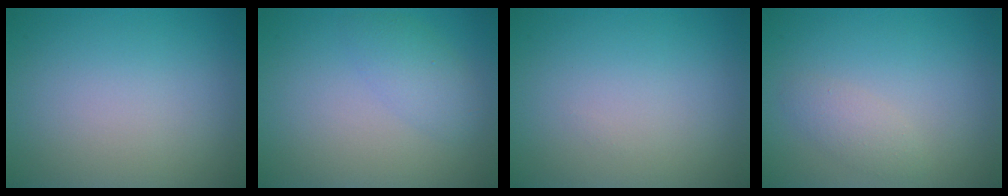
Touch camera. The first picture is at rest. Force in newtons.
{"total": 2.1, "press": 2.1, "slide": 0.1}
{"total": 0.0}
{"total": 1.6, "press": 1.6, "slide": 0.0}